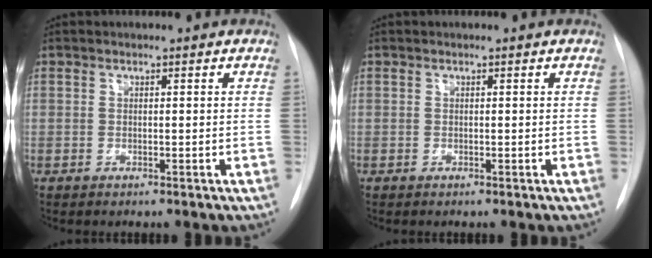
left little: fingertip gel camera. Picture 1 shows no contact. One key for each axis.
{"total": 0.0}